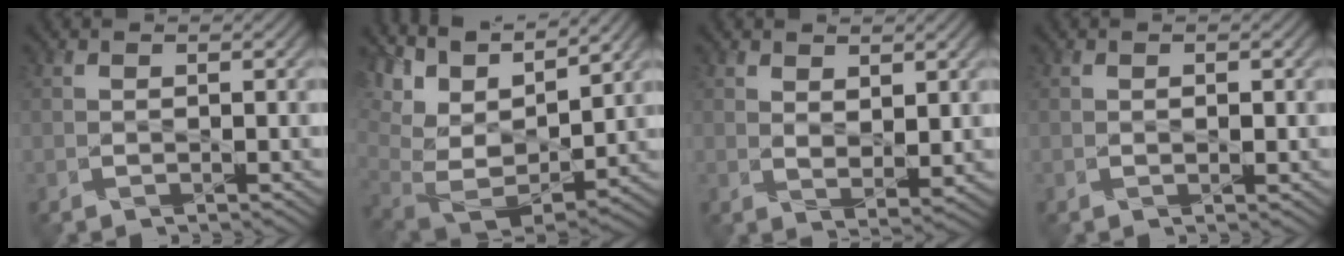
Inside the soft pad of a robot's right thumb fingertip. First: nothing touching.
{"total": 13.8, "force": [8.2, 6.5, 9.0], "torque": [-0.216, 0.026, 0.149]}
{"total": 2.9, "force": [1.8, 1.2, 1.9], "torque": [-0.041, -0.013, 0.037]}
{"total": 0.6, "force": [0.1, 0.3, 0.5], "torque": [-0.007, -0.004, 0.003]}